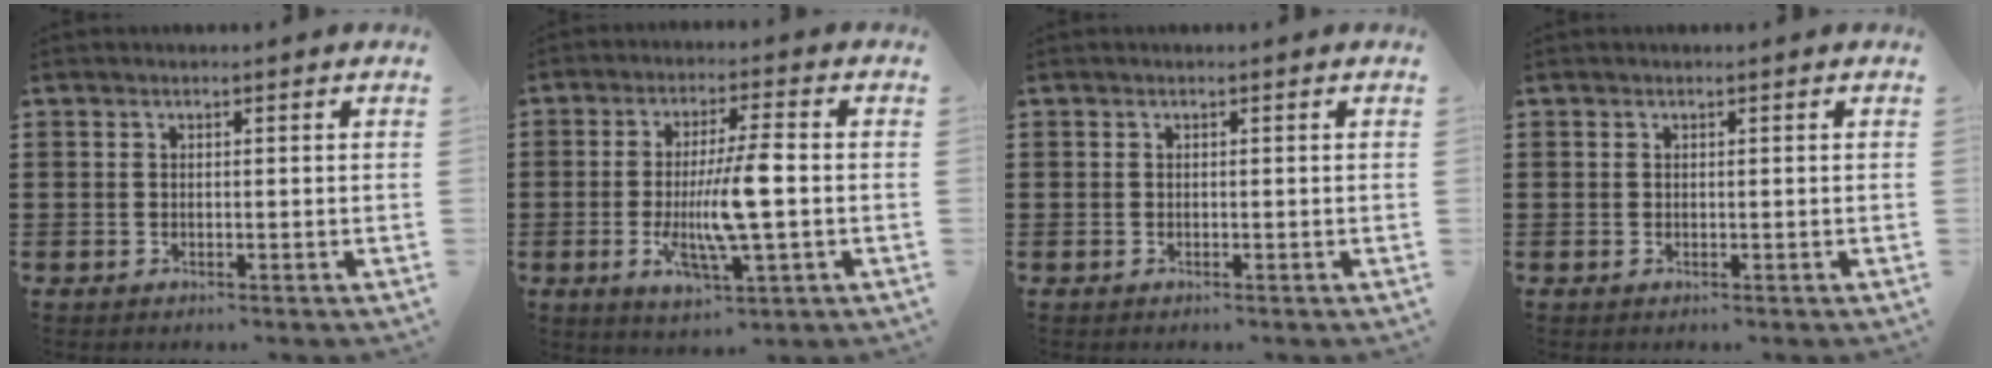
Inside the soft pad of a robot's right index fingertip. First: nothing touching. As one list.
[{"total": 9.6, "force": [-1.2, 1.8, 9.3], "torque": [-0.179, -0.006, -0.024]}, {"total": 0.0}, {"total": 0.0}]